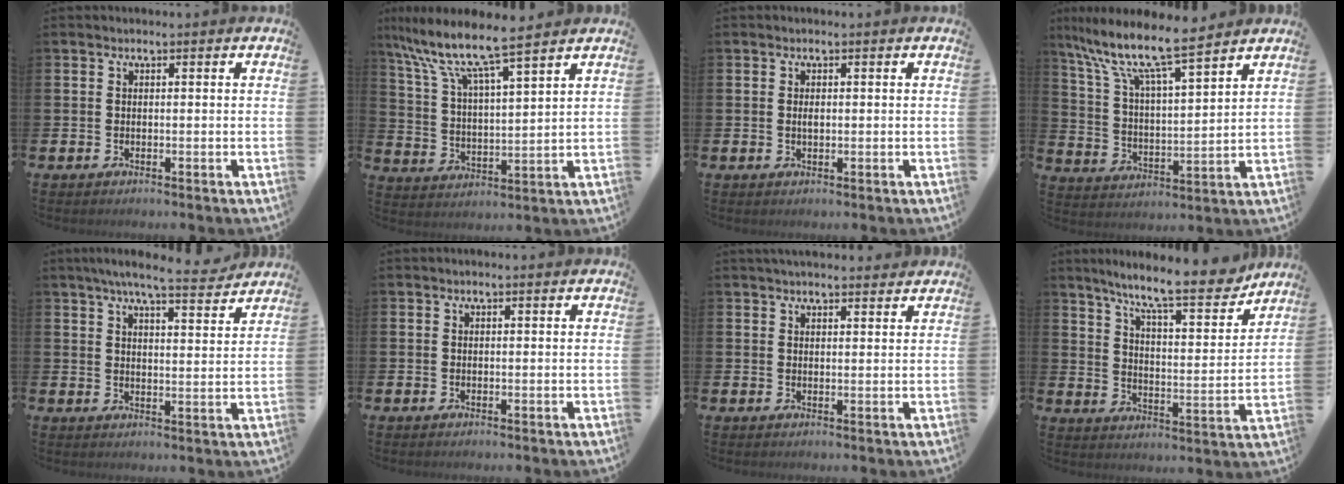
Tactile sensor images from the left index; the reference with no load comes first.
{"total": 8.6, "force": [7.6, 0.7, 4.0], "torque": [-0.115, -0.045, 0.127]}
{"total": 0.9, "force": [0.1, 0.4, 0.8], "torque": [-0.015, 0.002, 0.000]}
{"total": 10.0, "force": [8.8, 1.4, 4.6], "torque": [-0.122, -0.056, 0.147]}
{"total": 7.0, "force": [6.3, 0.5, 2.8], "torque": [-0.059, -0.028, 0.109]}
{"total": 0.0}
{"total": 2.7, "force": [2.7, 0.3, 0.4], "torque": [-0.009, -0.010, 0.048]}
{"total": 11.5, "force": [10.0, 1.4, 5.6], "torque": [-0.119, -0.059, 0.166]}